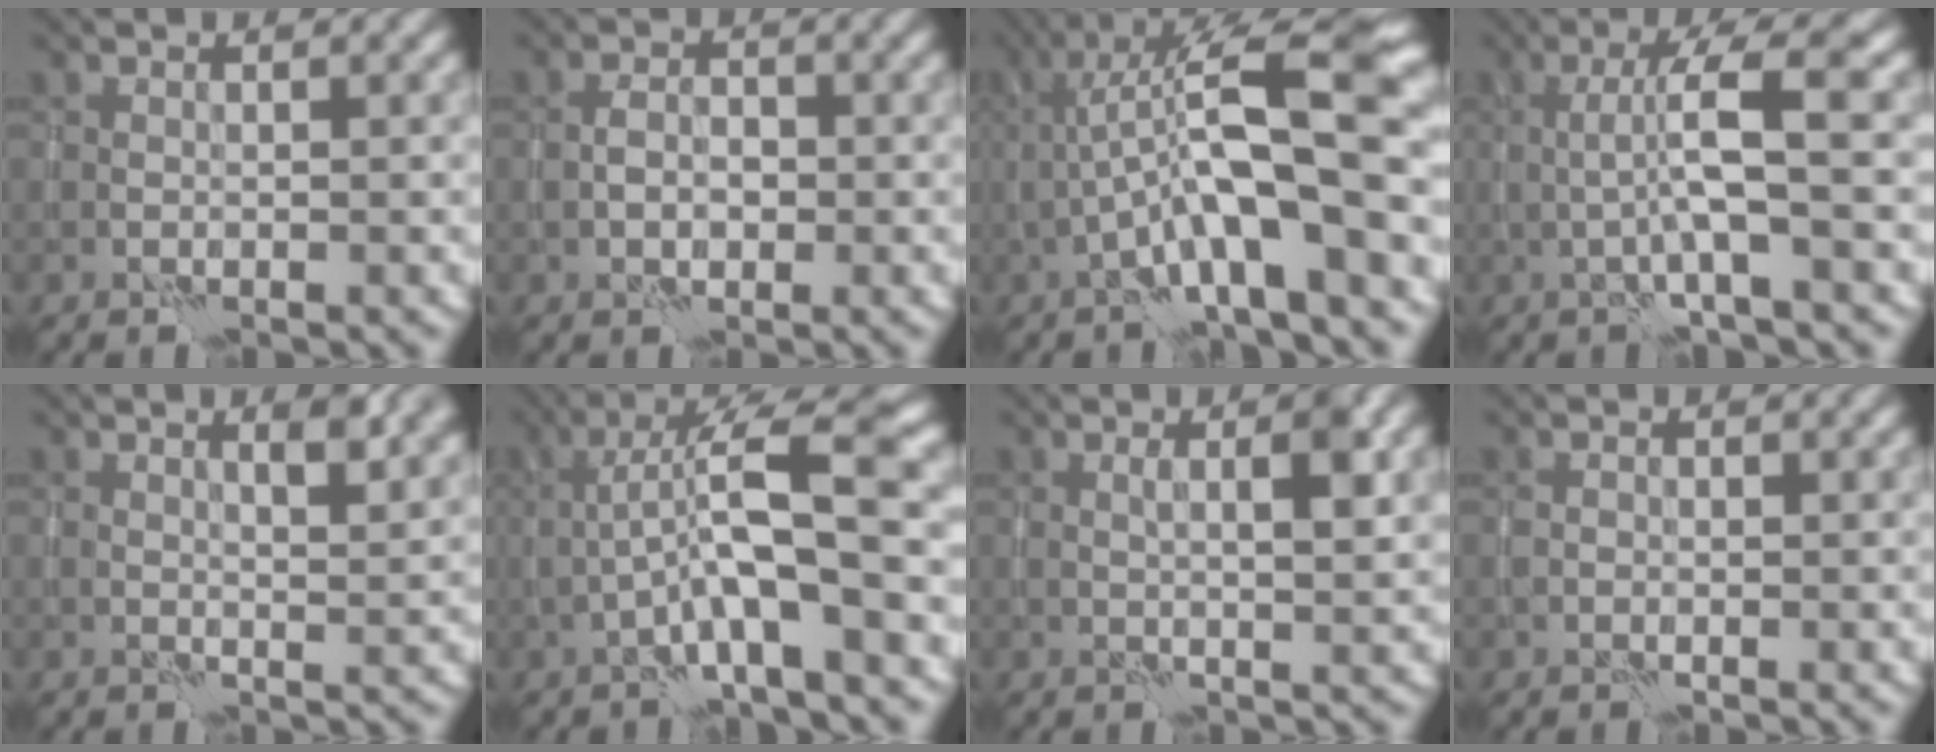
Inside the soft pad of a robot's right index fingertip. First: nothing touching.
{"total": 2.3, "force": [-0.7, 1.4, 1.6], "torque": [-0.028, 0.003, -0.014]}
{"total": 11.9, "force": [-0.8, 2.9, 11.5], "torque": [-0.192, 0.028, -0.014]}
{"total": 4.9, "force": [-0.4, 0.4, 4.9], "torque": [-0.089, 0.013, -0.008]}
{"total": 3.2, "force": [1.5, 0.9, 2.7], "torque": [-0.036, 0.001, 0.021]}
{"total": 7.6, "force": [-1.3, 1.4, 7.4], "torque": [-0.127, 0.022, -0.023]}
{"total": 3.6, "force": [0.7, 0.7, 3.5], "torque": [-0.053, 0.003, 0.012]}
{"total": 0.8, "force": [-0.2, 0.6, 0.4], "torque": [-0.009, -0.001, -0.001]}